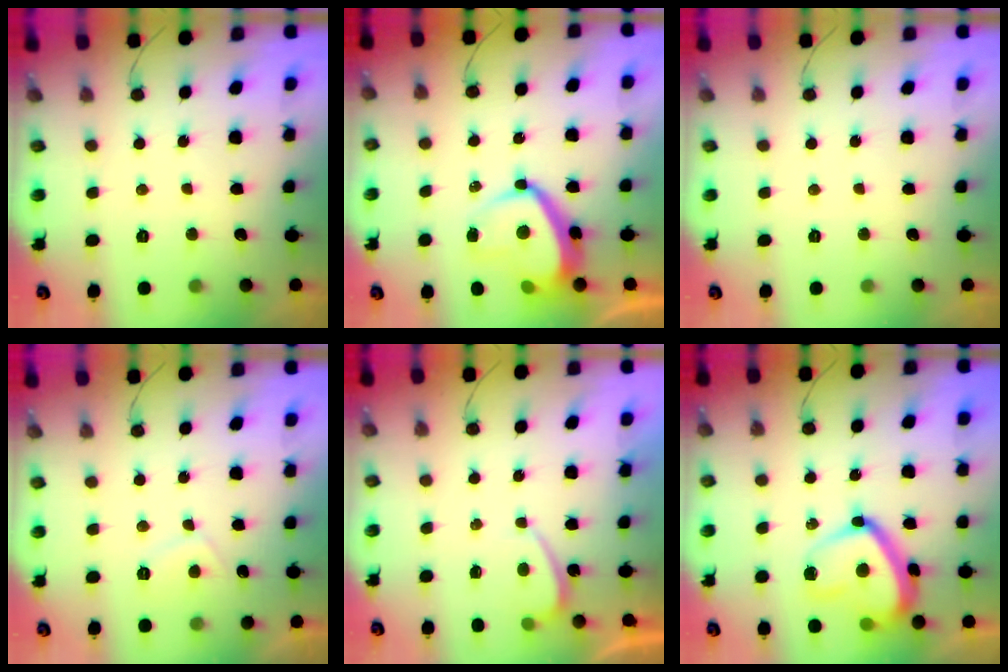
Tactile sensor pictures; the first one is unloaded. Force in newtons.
{"total": 11.1, "press": 11.0, "slide": 1.6}
{"total": 0.0}
{"total": 2.8, "press": 2.7, "slide": 0.6}
{"total": 0.0}
{"total": 17.2, "press": 17.1, "slide": 1.2}